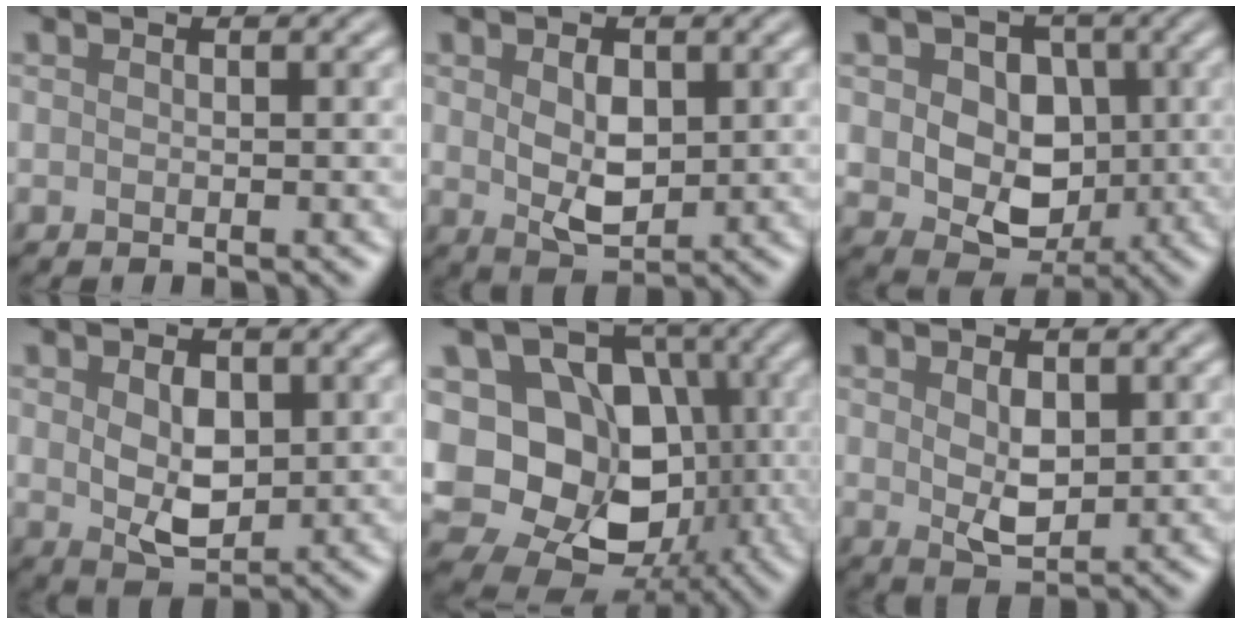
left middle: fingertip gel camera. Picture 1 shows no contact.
{"total": 4.1, "force": [0.5, 2.6, 3.2], "torque": [-0.060, -0.003, 0.015]}
{"total": 10.1, "force": [1.3, 8.2, 5.7], "torque": [-0.086, 0.023, 0.012]}
{"total": 4.6, "force": [0.4, 3.0, 3.5], "torque": [-0.065, -0.003, 0.014]}
{"total": 14.3, "force": [-1.3, 11.9, 7.8], "torque": [-0.134, -0.015, -0.027]}
{"total": 3.2, "force": [0.5, 1.9, 2.5], "torque": [-0.049, -0.001, 0.015]}